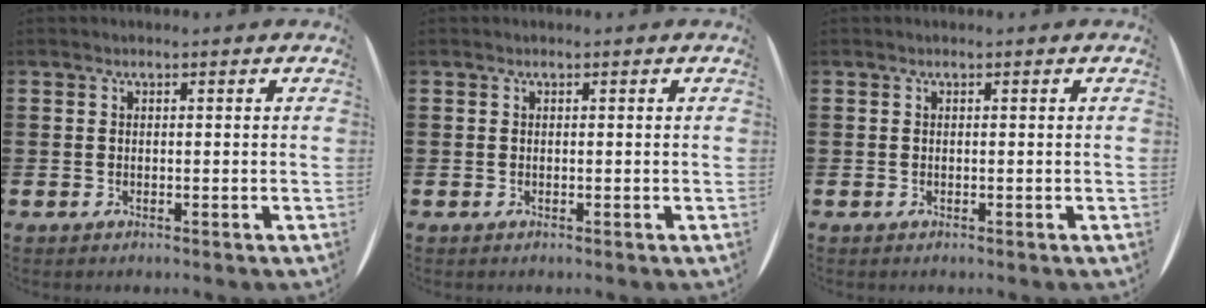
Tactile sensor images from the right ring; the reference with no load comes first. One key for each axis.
{"total": 0.0}
{"total": 0.0}